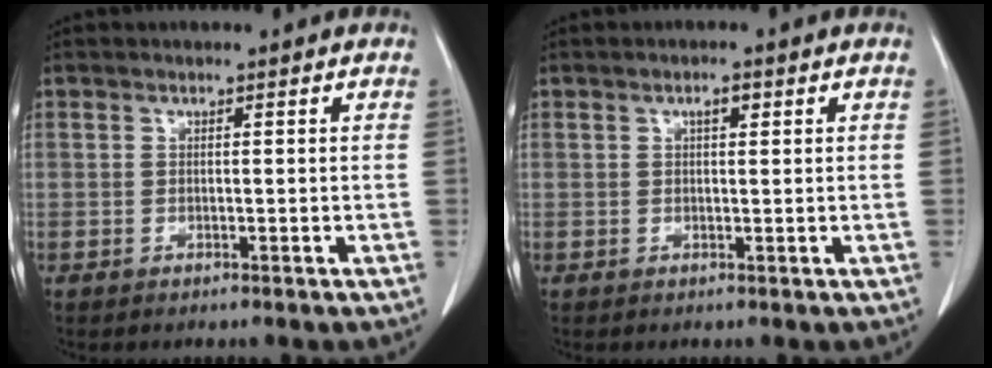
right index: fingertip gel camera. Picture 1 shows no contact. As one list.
[{"total": 1.5, "force": [0.7, 0.5, 1.3], "torque": [-0.022, 0.002, 0.009]}]